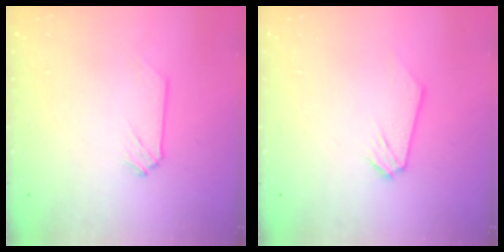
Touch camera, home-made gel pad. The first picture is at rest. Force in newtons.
{"total": 0.0}